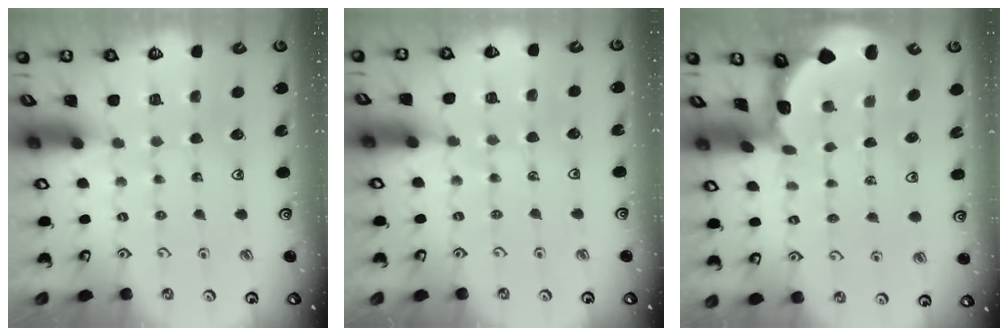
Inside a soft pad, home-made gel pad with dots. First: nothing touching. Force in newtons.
{"total": 4.4, "press": 4.2, "slide": 1.3}
{"total": 1.3, "press": 1.2, "slide": 0.1}